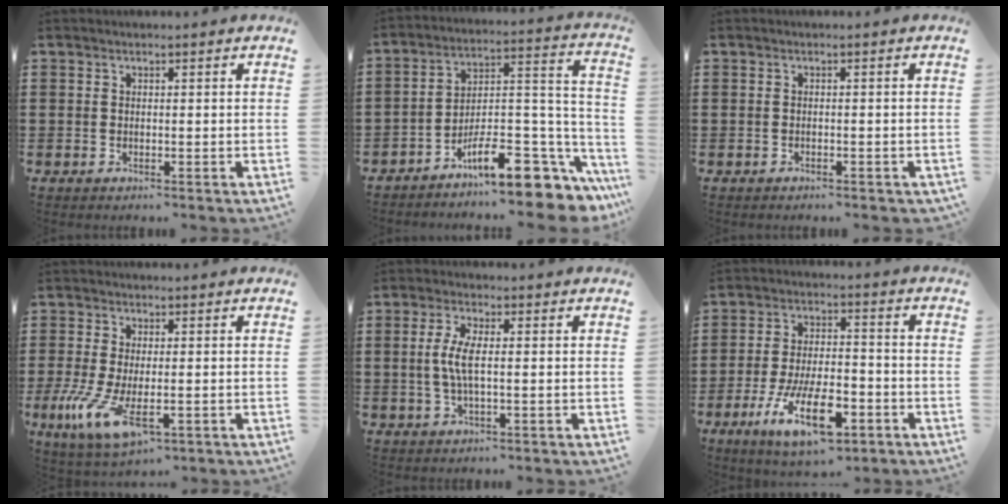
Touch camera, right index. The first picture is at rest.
{"total": 11.1, "force": [-8.3, 3.0, 6.8], "torque": [-0.094, 0.011, -0.153]}
{"total": 0.7, "force": [-0.7, 0.1, 0.3], "torque": [-0.009, -0.004, -0.012]}
{"total": 8.5, "force": [-3.1, 2.7, 7.4], "torque": [-0.170, -0.026, -0.056]}
{"total": 5.0, "force": [-0.1, 1.4, 4.8], "torque": [-0.116, -0.008, -0.013]}
{"total": 12.2, "force": [-5.9, 4.4, 9.8], "torque": [-0.197, 0.006, -0.106]}